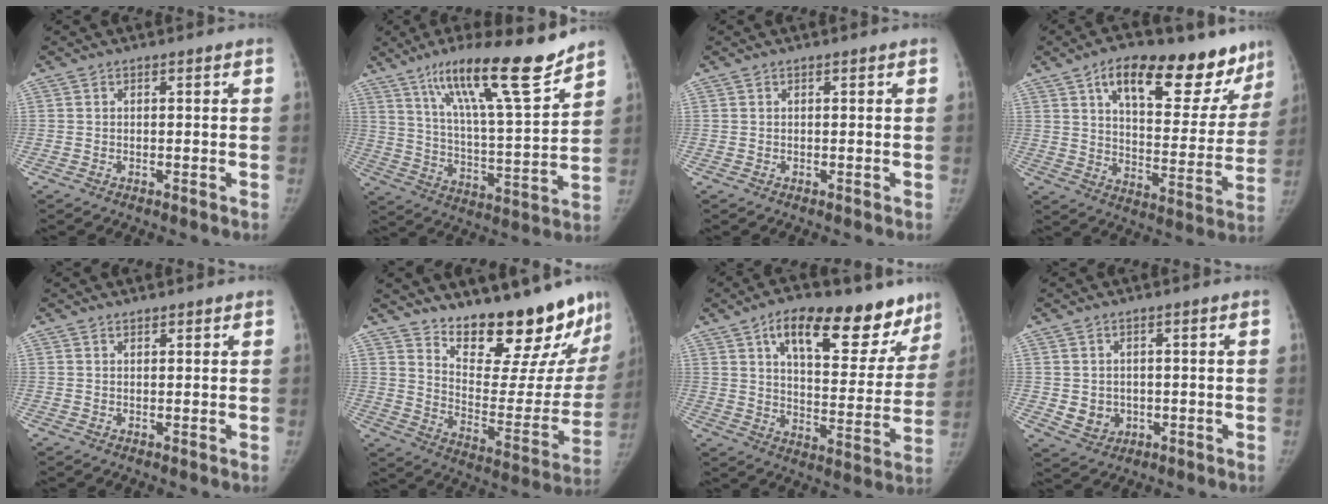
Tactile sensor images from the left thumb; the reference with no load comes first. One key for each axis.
{"total": 19.5, "fx": 14.2, "fy": 2.5, "fz": 13.2, "tx": -0.193, "ty": -0.075, "tz": 0.238}
{"total": 0.0}
{"total": 24.3, "fx": 15.5, "fy": 10.5, "fz": 15.6, "tx": -0.167, "ty": -0.047, "tz": 0.228}
{"total": 0.8, "fx": 0.7, "fy": 0.3, "fz": 0.1, "tx": 0.006, "ty": -0.006, "tz": 0.011}
{"total": 23.4, "fx": 18.8, "fy": 6.7, "fz": 12.1, "tx": -0.132, "ty": -0.137, "tz": 0.270}
{"total": 23.1, "fx": 14.3, "fy": 10.2, "fz": 15.0, "tx": -0.159, "ty": -0.043, "tz": 0.211}
{"total": 4.3, "fx": -0.4, "fy": 3.9, "fz": 1.8, "tx": -0.013, "ty": -0.001, "tz": 0.009}